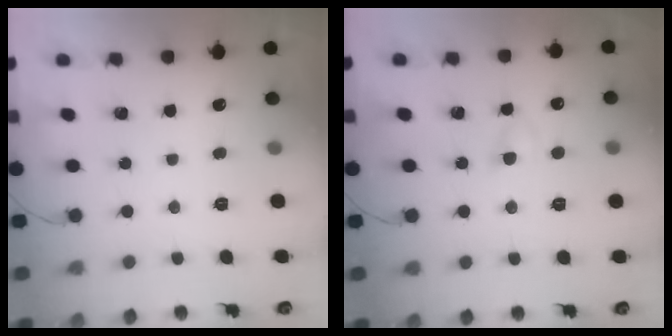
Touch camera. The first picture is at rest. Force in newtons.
{"total": 3.2, "press": 2.8, "slide": 1.4}